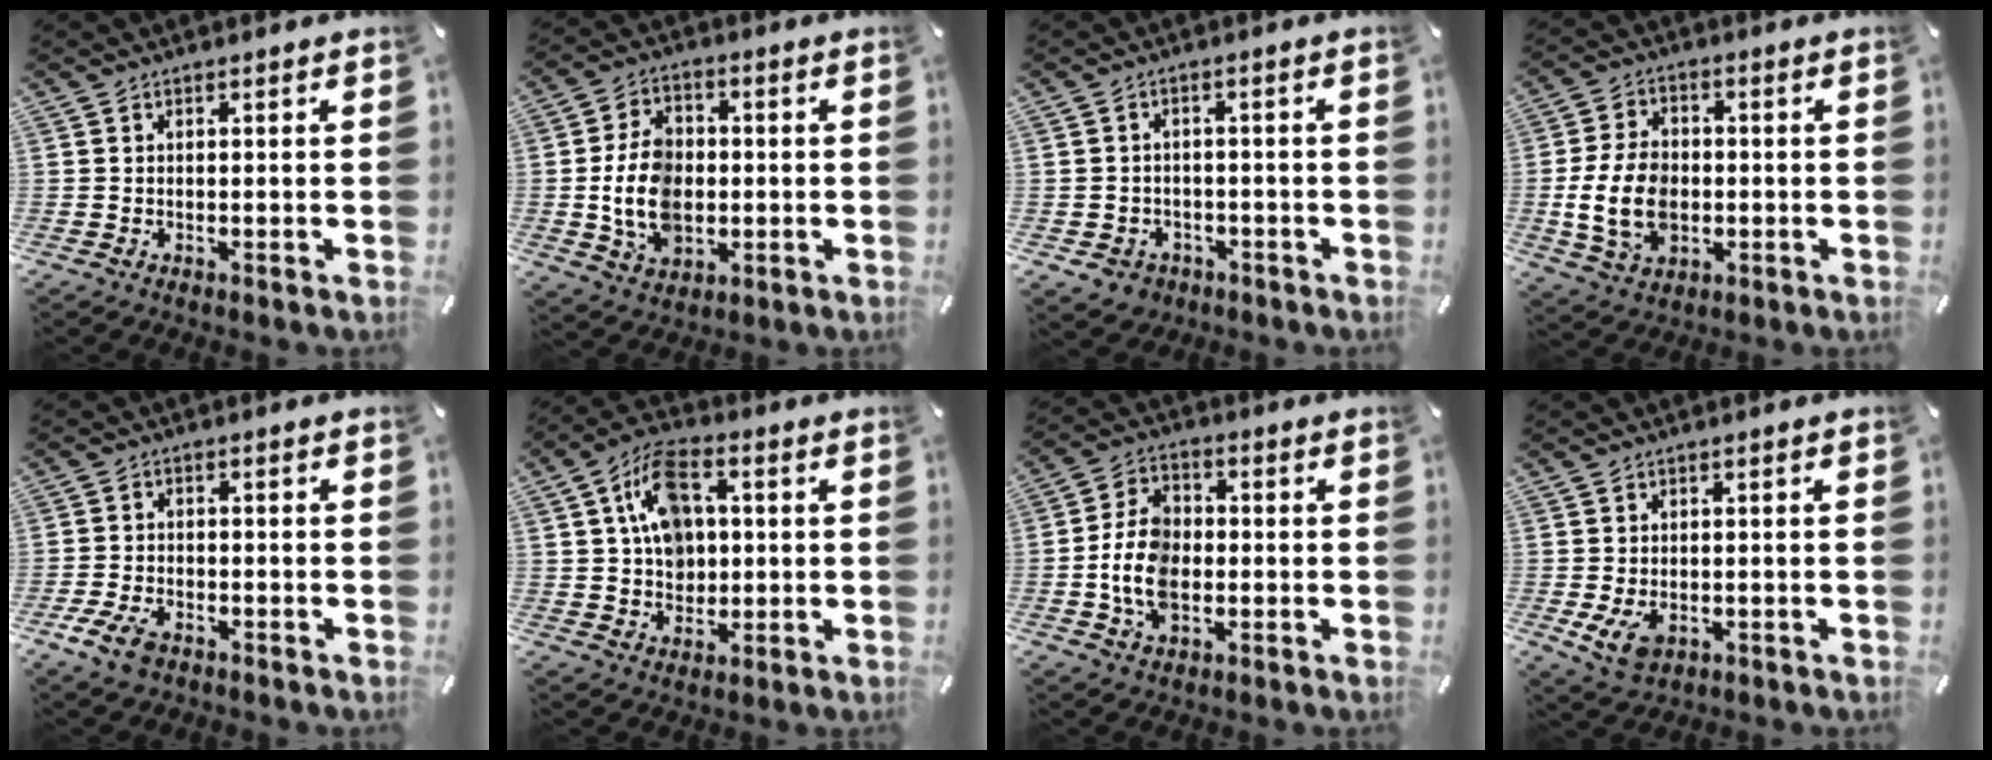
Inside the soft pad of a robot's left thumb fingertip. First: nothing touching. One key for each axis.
{"total": 12.2, "fx": -0.8, "fy": 9.2, "fz": 8.0, "tx": -0.168, "ty": 0.012, "tz": -0.014}
{"total": 4.4, "fx": -2.1, "fy": 3.7, "fz": 1.2, "tx": -0.026, "ty": 0.014, "tz": -0.038}
{"total": 12.6, "fx": -1.6, "fy": 9.2, "fz": 8.5, "tx": -0.181, "ty": 0.002, "tz": -0.027}
{"total": 5.9, "fx": -3.4, "fy": 3.3, "fz": 3.5, "tx": -0.092, "ty": 0.009, "tz": -0.071}
{"total": 11.3, "fx": 2.6, "fy": 8.7, "fz": 6.7, "tx": -0.122, "ty": 0.006, "tz": 0.049}
{"total": 10.7, "fx": -1.8, "fy": 7.7, "fz": 7.1, "tx": -0.162, "ty": 0.013, "tz": -0.031}
{"total": 4.5, "fx": -1.3, "fy": 3.2, "fz": 2.9, "tx": -0.060, "ty": -0.003, "tz": -0.026}